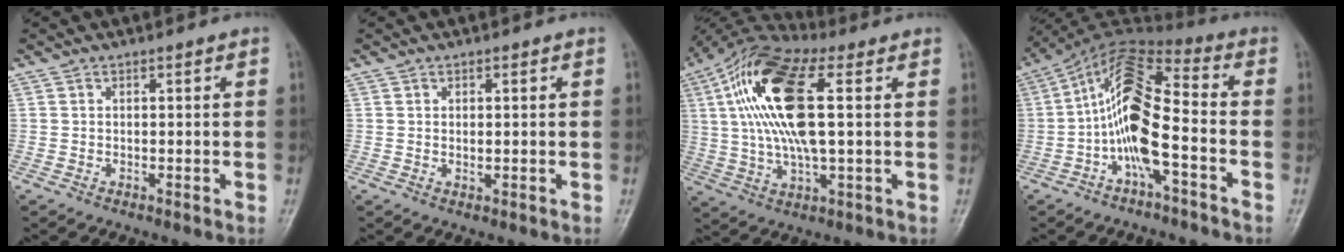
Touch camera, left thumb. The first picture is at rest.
{"total": 1.2, "force": [0.3, 0.5, 1.0], "torque": [-0.018, -0.001, 0.007]}
{"total": 18.4, "force": [4.1, 6.6, 16.6], "torque": [-0.342, 0.018, 0.069]}
{"total": 13.3, "force": [-3.4, 4.0, 12.3], "torque": [-0.240, 0.058, -0.069]}